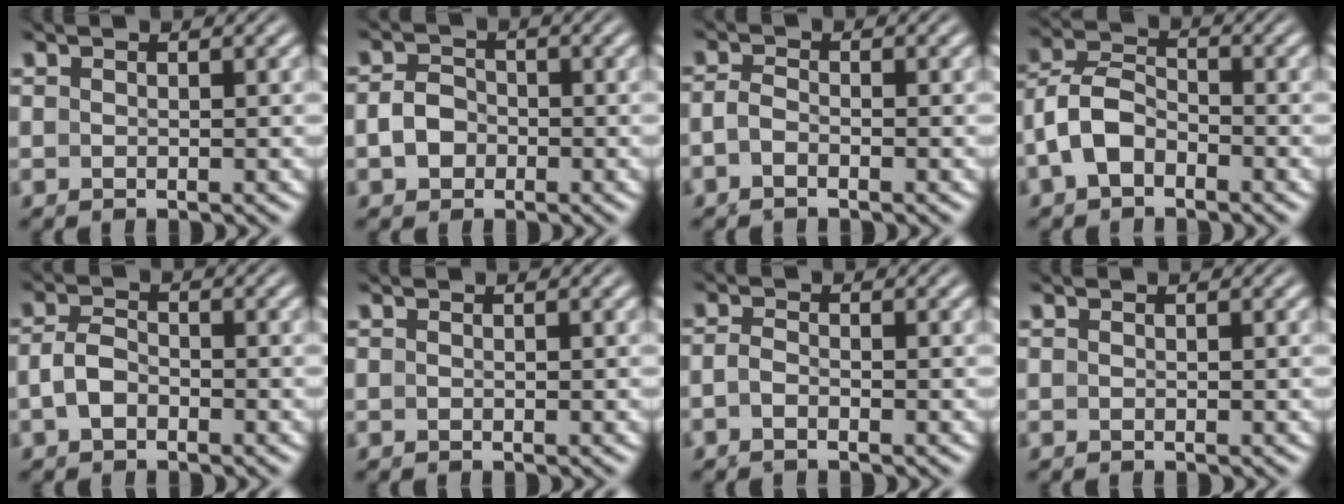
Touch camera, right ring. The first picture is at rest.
{"total": 2.6, "force": [-0.7, 2.3, 1.0], "torque": [-0.023, -0.004, -0.011]}
{"total": 1.8, "force": [-0.9, 1.1, 1.2], "torque": [-0.029, -0.009, -0.015]}
{"total": 5.9, "force": [-1.5, 5.1, 2.5], "torque": [-0.070, -0.013, -0.028]}
{"total": 2.2, "force": [-0.9, 1.6, 1.3], "torque": [-0.032, -0.007, -0.010]}
{"total": 0.0}
{"total": 1.4, "force": [-0.8, 0.7, 1.0], "torque": [-0.026, -0.008, -0.013]}
{"total": 0.0}